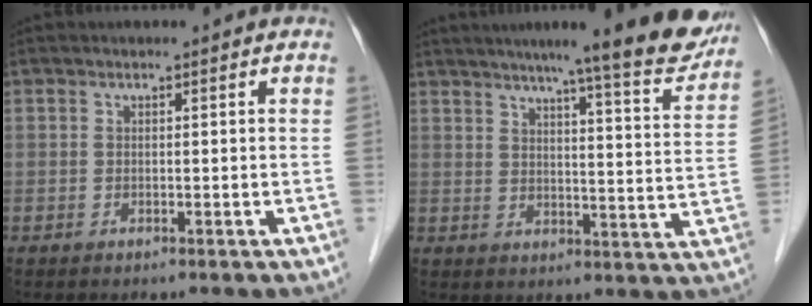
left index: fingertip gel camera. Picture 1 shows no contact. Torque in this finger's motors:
{"motor_torque": [0.84, -0.85, 0.56, 0.09]}